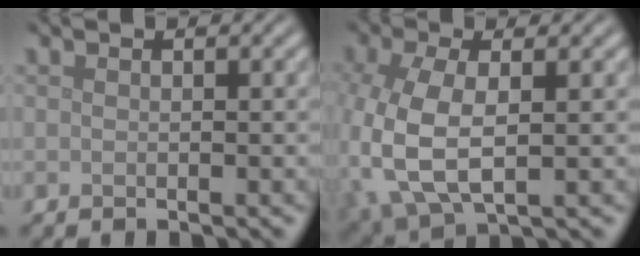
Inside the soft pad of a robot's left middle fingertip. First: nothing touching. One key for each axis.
{"total": 7.7, "fx": -1.2, "fy": 4.1, "fz": 6.4, "tx": -0.165, "ty": -0.013, "tz": -0.019}